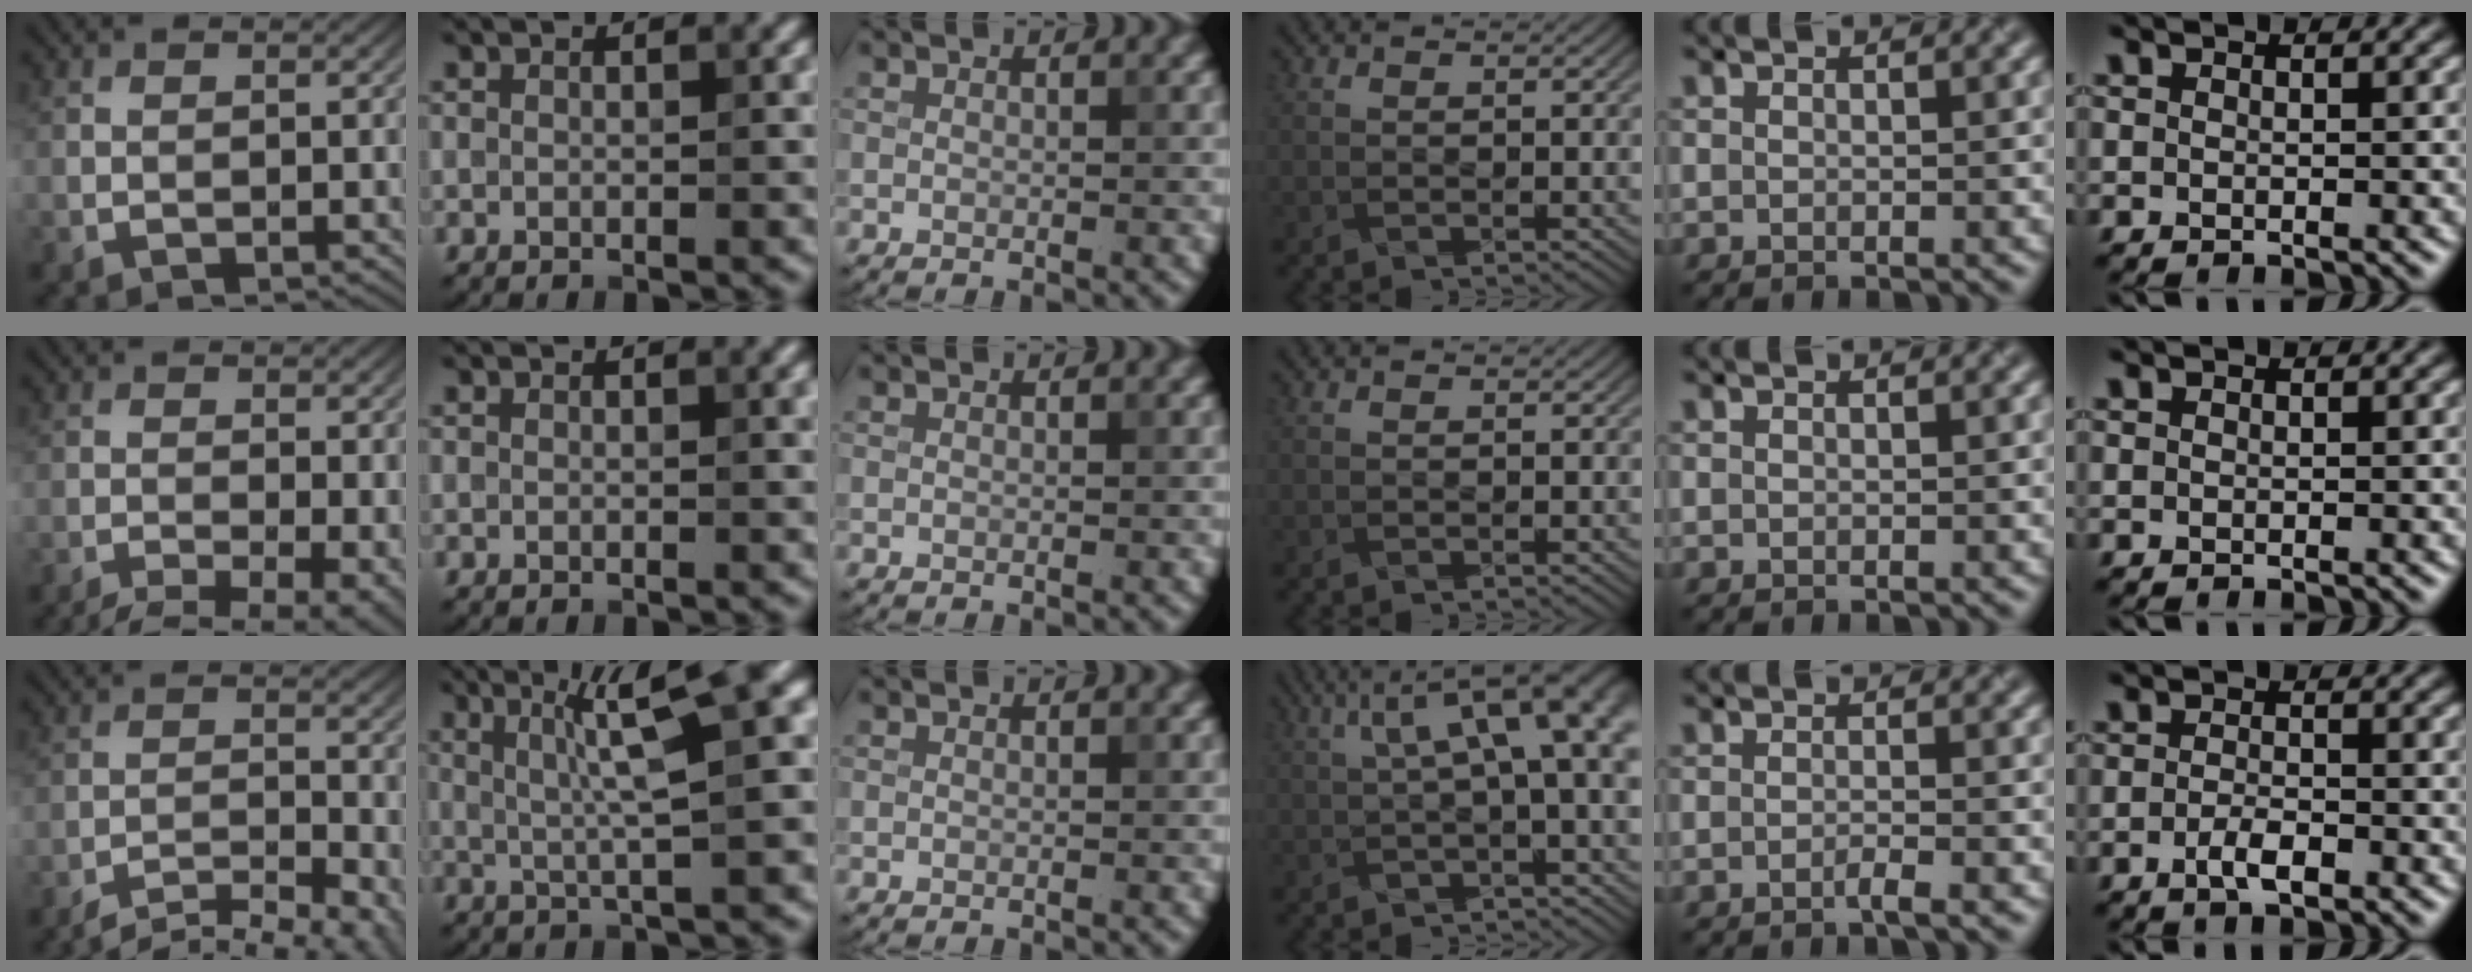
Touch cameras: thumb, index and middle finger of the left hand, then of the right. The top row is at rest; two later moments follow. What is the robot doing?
{"motion": "pour", "object": "sugar"}